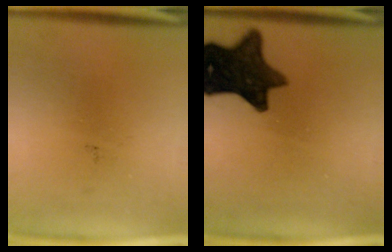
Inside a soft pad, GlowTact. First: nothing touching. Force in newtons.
{"total": 12.9}